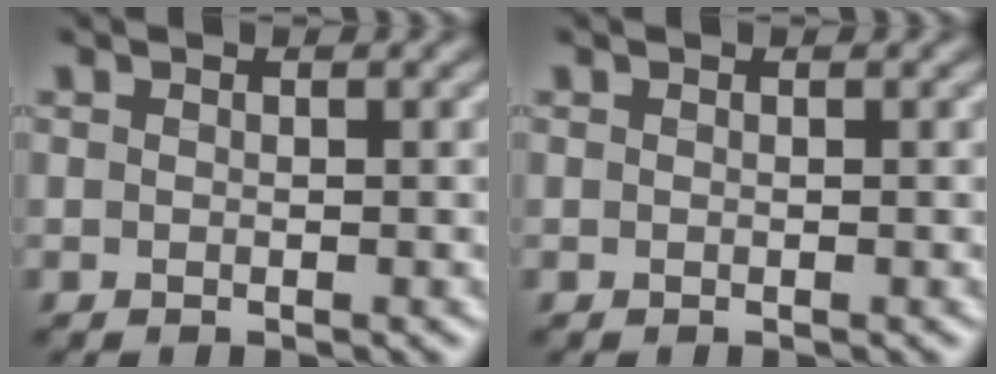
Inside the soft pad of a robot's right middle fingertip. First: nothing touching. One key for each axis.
{"total": 0.0}